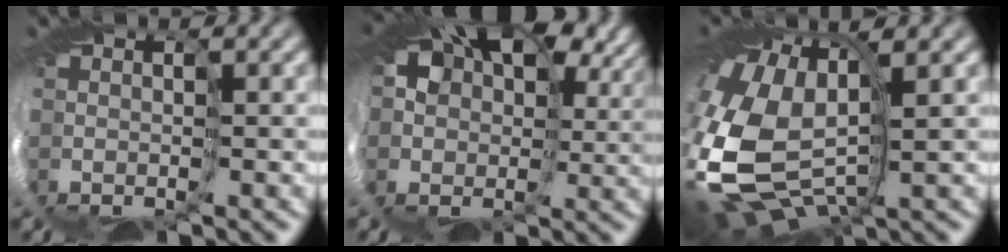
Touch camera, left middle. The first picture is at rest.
{"total": 12.6, "force": [4.4, 9.3, 7.4], "torque": [-0.155, 0.017, 0.077]}
{"total": 12.2, "force": [-1.6, 7.8, 9.3], "torque": [-0.258, -0.024, -0.022]}